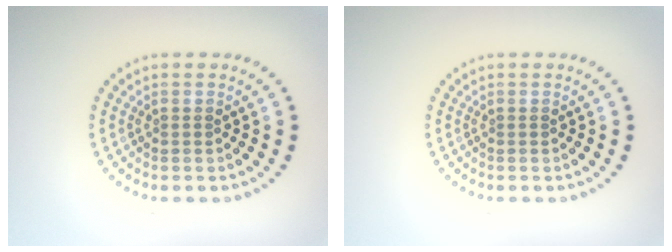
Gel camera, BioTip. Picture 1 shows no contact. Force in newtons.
{"total": 0.0}